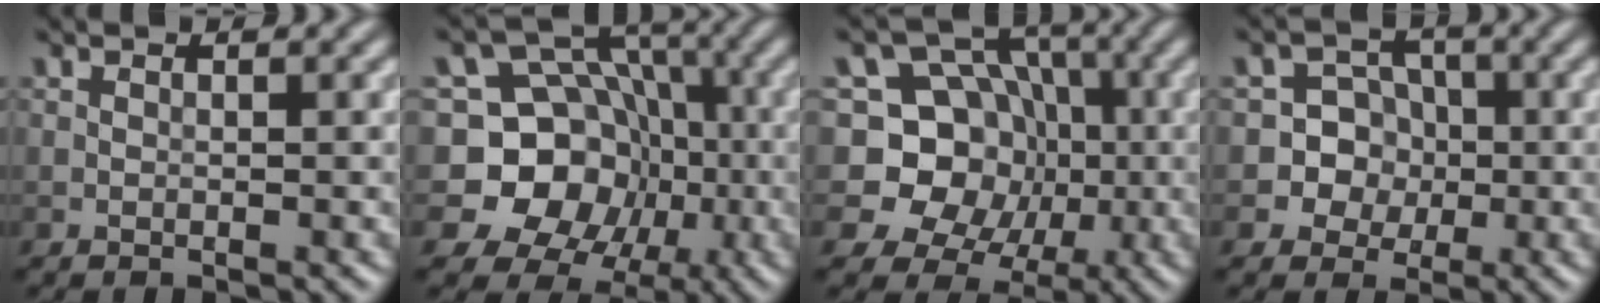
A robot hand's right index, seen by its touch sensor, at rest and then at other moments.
{"total": 11.7, "force": [-1.7, 10.8, 4.3], "torque": [-0.079, 0.025, -0.060]}
{"total": 11.6, "force": [0.2, 10.7, 4.6], "torque": [-0.097, 0.053, -0.033]}
{"total": 5.8, "force": [-1.2, 5.6, 1.1], "torque": [0.000, 0.022, -0.043]}